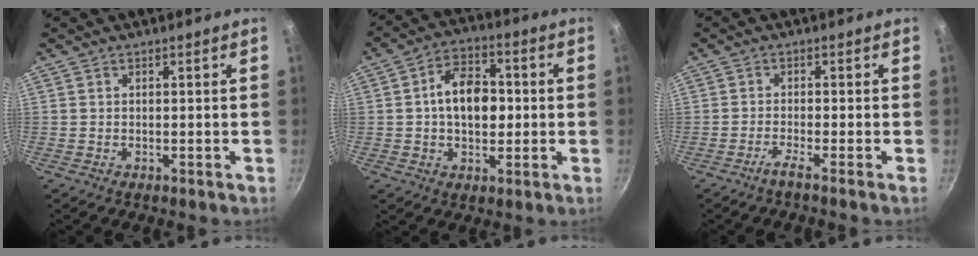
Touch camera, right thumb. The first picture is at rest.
{"total": 10.9, "force": [0.3, 7.2, 8.1], "torque": [-0.099, 0.018, -0.006]}
{"total": 2.2, "force": [-1.5, -0.7, 1.5], "torque": [-0.045, 0.005, -0.033]}